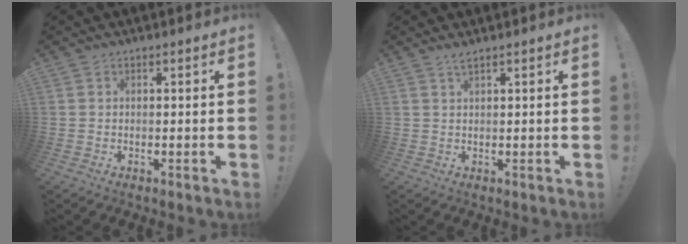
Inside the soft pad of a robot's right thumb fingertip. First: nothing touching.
{"total": 1.5, "force": [1.3, -0.2, 0.9], "torque": [-0.013, -0.007, 0.022]}